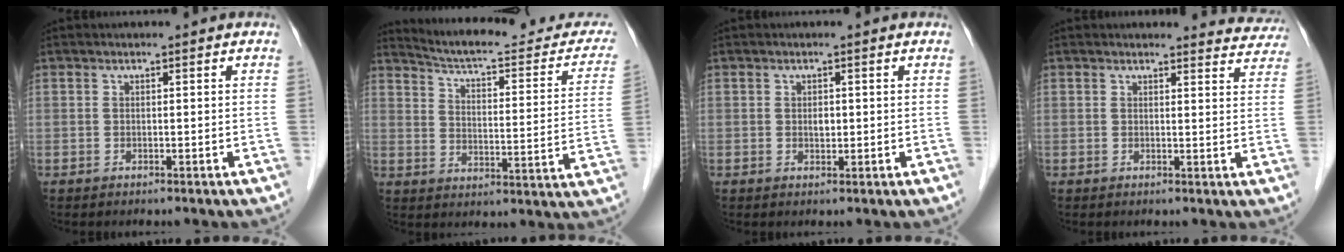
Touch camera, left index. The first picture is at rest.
{"total": 21.9, "force": [20.1, 4.2, 7.5], "torque": [-0.093, -0.036, 0.246]}
{"total": 1.3, "force": [0.1, 0.8, 1.0], "torque": [-0.015, 0.001, 0.003]}
{"total": 5.6, "force": [5.4, 1.3, -0.3], "torque": [0.022, -0.025, 0.032]}